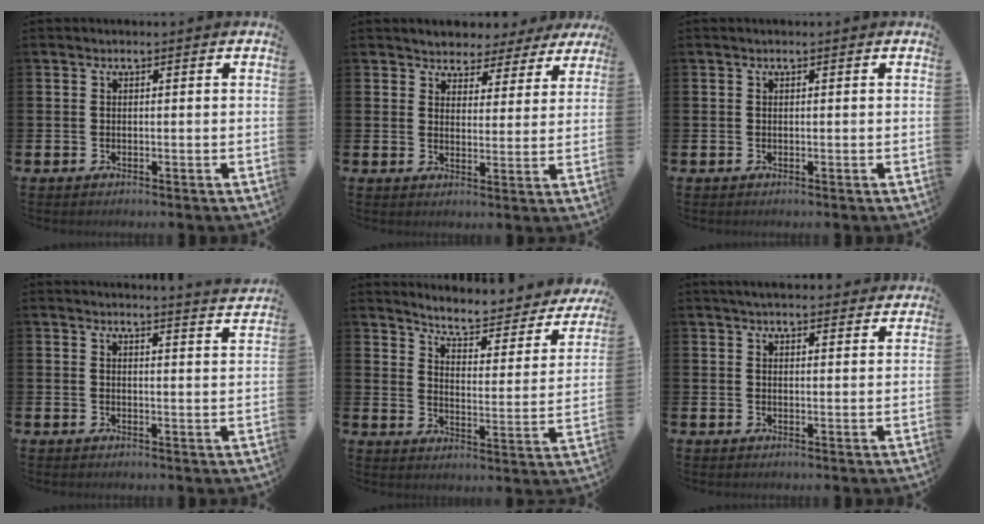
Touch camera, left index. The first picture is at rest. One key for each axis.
{"total": 3.7, "fx": 3.3, "fy": 1.6, "fz": -0.2, "tx": -0.013, "ty": -0.024, "tz": 0.054}
{"total": 0.0}
{"total": 3.1, "fx": 3.1, "fy": -0.5, "fz": -0.1, "tx": 0.008, "ty": -0.026, "tz": 0.052}
{"total": 6.0, "fx": 5.5, "fy": 1.3, "fz": 2.0, "tx": -0.061, "ty": -0.044, "tz": 0.087}
{"total": 3.4, "fx": 3.3, "fy": 0.6, "fz": 0.7, "tx": -0.015, "ty": -0.011, "tz": 0.059}